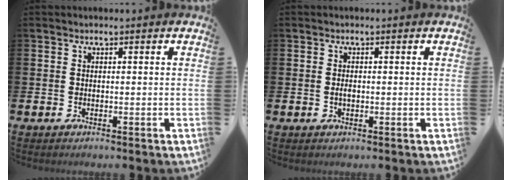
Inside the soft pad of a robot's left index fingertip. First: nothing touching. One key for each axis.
{"total": 0.9, "fx": -0.1, "fy": 0.5, "fz": 0.7, "tx": -0.015, "ty": 0.003, "tz": -0.003}